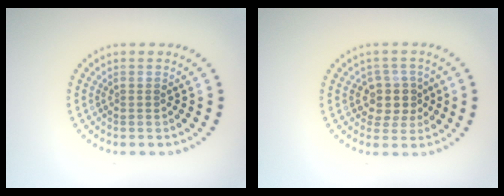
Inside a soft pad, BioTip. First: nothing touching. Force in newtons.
{"total": 3.0, "press": 2.6, "slide": 1.5}